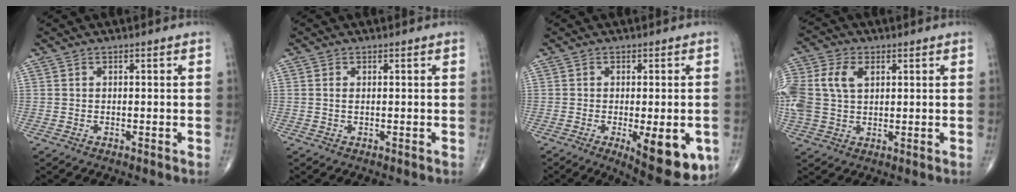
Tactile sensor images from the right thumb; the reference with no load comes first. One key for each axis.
{"total": 0.7, "fx": 0.1, "fy": 0.3, "fz": 0.6, "tx": -0.015, "ty": 0.002, "tz": 0.002}
{"total": 13.3, "fx": -4.4, "fy": 4.6, "fz": 11.7, "tx": -0.129, "ty": -0.011, "tz": -0.044}
{"total": 14.6, "fx": 3.3, "fy": 10.3, "fz": 9.8, "tx": -0.259, "ty": 0.018, "tz": 0.066}